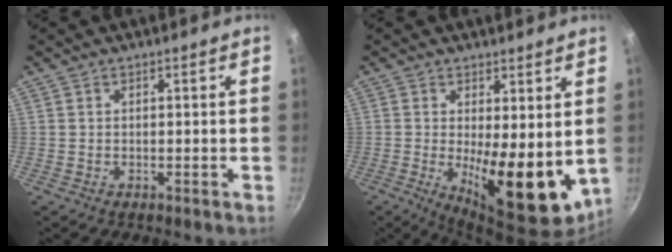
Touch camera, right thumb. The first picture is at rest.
{"total": 13.2, "force": [0.0, 5.0, 12.2], "torque": [-0.154, -0.031, 0.010]}